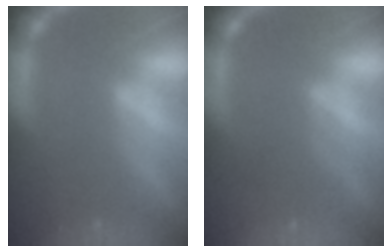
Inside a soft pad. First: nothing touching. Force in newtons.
{"total": 2.0}